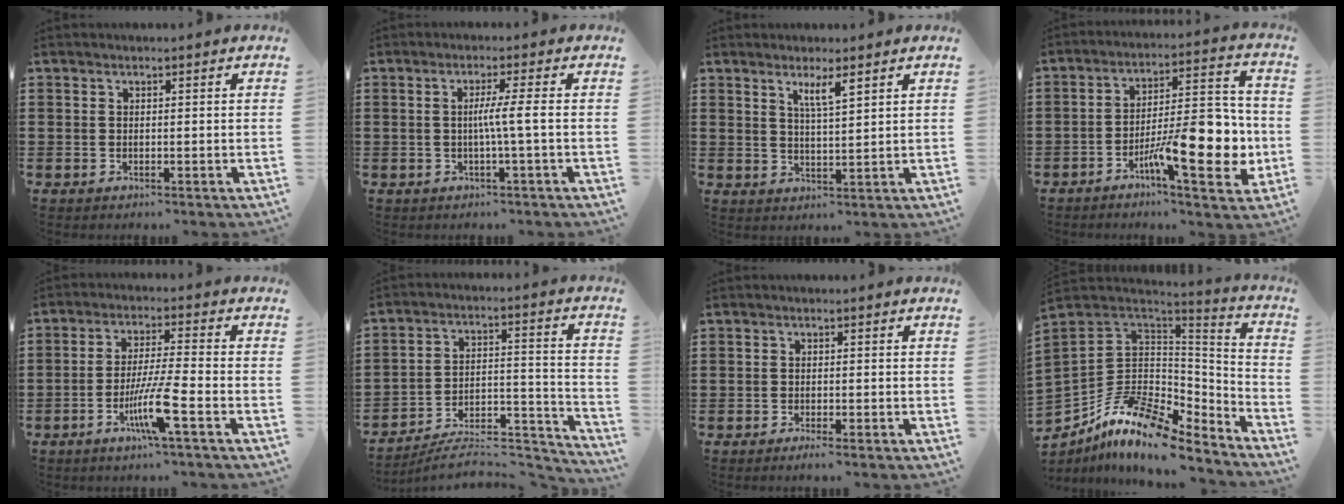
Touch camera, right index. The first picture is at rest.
{"total": 3.7, "force": [-0.4, -0.6, 3.6], "torque": [-0.066, -0.009, -0.012]}
{"total": 3.6, "force": [2.1, 0.6, 2.9], "torque": [-0.061, 0.003, 0.036]}
{"total": 14.9, "force": [-5.1, 4.9, 13.1], "torque": [-0.188, 0.003, -0.084]}
{"total": 8.1, "force": [-3.8, 0.0, 7.2], "torque": [-0.144, -0.013, -0.073]}
{"total": 8.3, "force": [-7.5, 1.9, 2.9], "torque": [-0.037, 0.017, -0.146]}
{"total": 1.2, "force": [-1.0, 0.0, 0.7], "torque": [-0.012, -0.003, -0.019]}
{"total": 12.8, "force": [-8.3, 5.8, 7.8], "torque": [-0.173, 0.014, -0.157]}